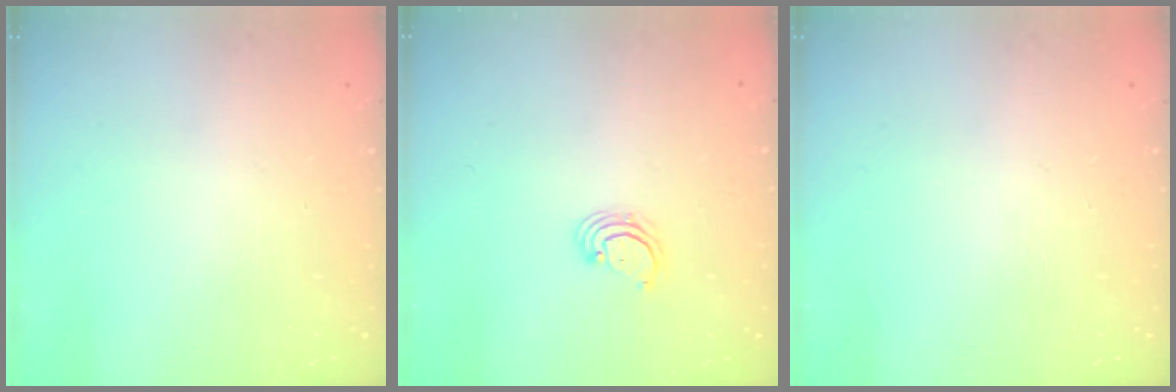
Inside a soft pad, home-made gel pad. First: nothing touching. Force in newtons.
{"total": 2.3, "press": 2.3, "slide": 0.1}
{"total": 0.0}